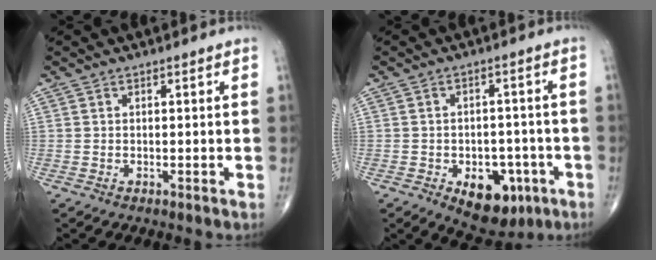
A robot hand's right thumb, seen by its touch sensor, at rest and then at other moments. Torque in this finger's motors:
{"motor_torque": [1.23, 0.96, 0.44, -0.66, 0.05]}